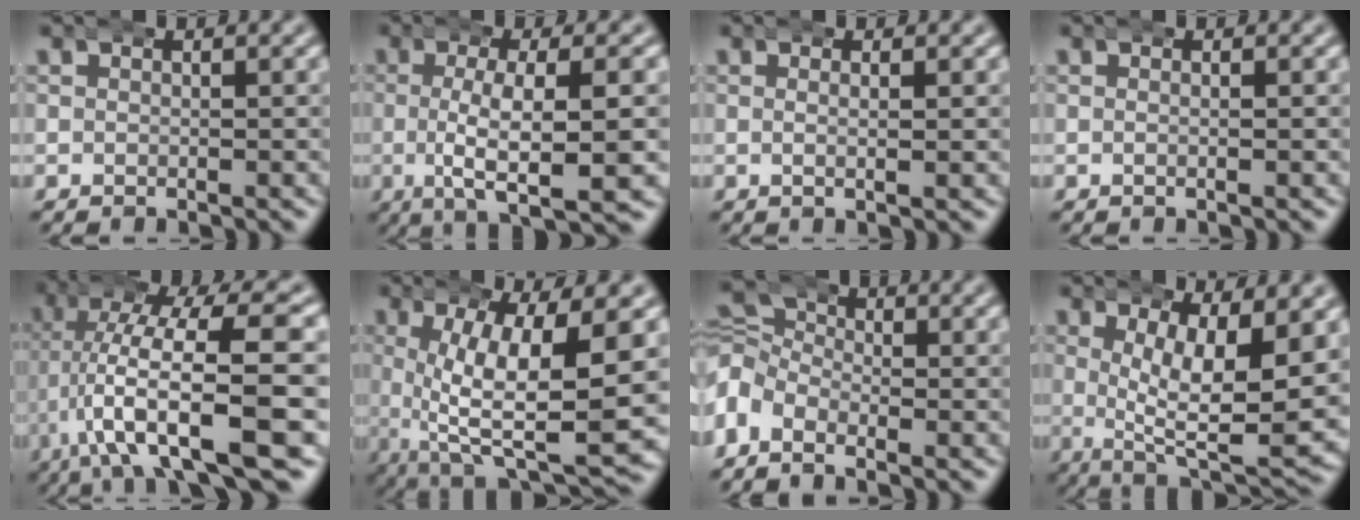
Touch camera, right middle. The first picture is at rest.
{"total": 7.1, "force": [-1.9, 1.7, 6.6], "torque": [-0.111, -0.017, -0.020]}
{"total": 1.5, "force": [0.1, 0.2, 1.5], "torque": [-0.028, 0.002, -0.001]}
{"total": 0.7, "force": [-0.1, 0.2, 0.7], "torque": [-0.011, 0.003, -0.004]}
{"total": 11.5, "force": [-3.2, 4.3, 10.2], "torque": [-0.184, -0.019, -0.041]}
{"total": 12.6, "force": [-0.1, 5.1, 11.5], "torque": [-0.175, -0.012, 0.017]}
{"total": 5.7, "force": [-1.2, 5.2, 1.9], "torque": [-0.056, -0.021, -0.027]}
{"total": 10.9, "force": [-0.1, 4.4, 10.0], "torque": [-0.157, -0.030, 0.019]}